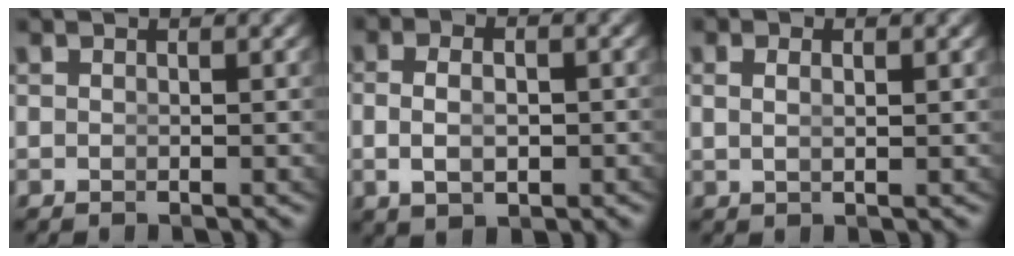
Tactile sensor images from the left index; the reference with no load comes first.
{"total": 3.2, "force": [-0.7, 1.6, 2.6], "torque": [-0.045, -0.011, -0.001]}
{"total": 0.9, "force": [0.3, -0.1, 0.9], "torque": [-0.015, -0.010, 0.013]}